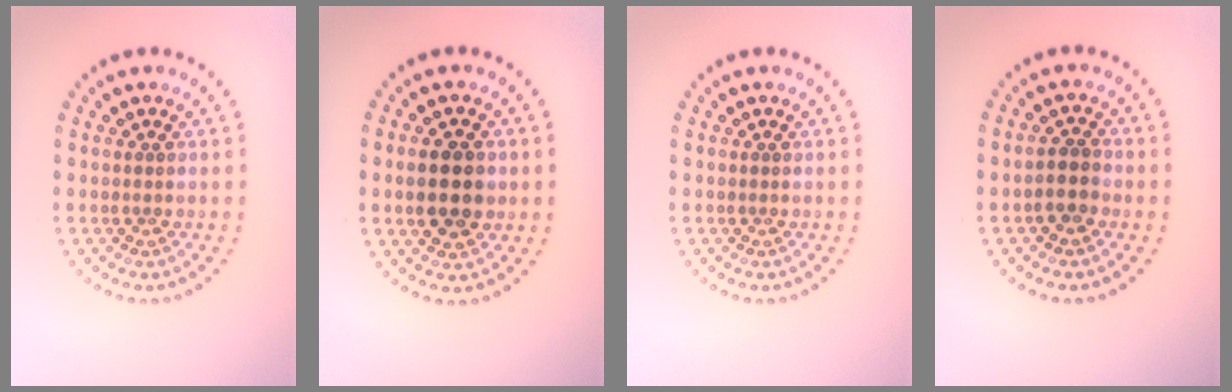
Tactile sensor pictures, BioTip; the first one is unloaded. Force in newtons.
{"total": 4.3, "press": 4.3, "slide": 0.3}
{"total": 0.0}
{"total": 2.0, "press": 1.8, "slide": 0.8}